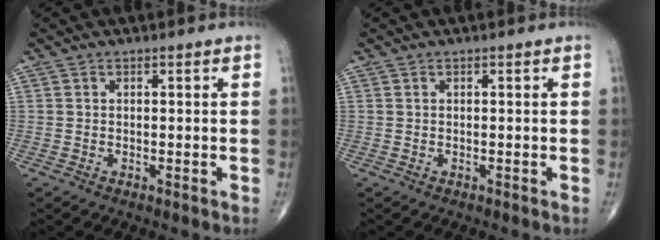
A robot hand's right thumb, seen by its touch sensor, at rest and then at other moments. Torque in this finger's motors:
{"motor_torque": [0.00, 0.00, -0.05, 0.05, 0.01]}